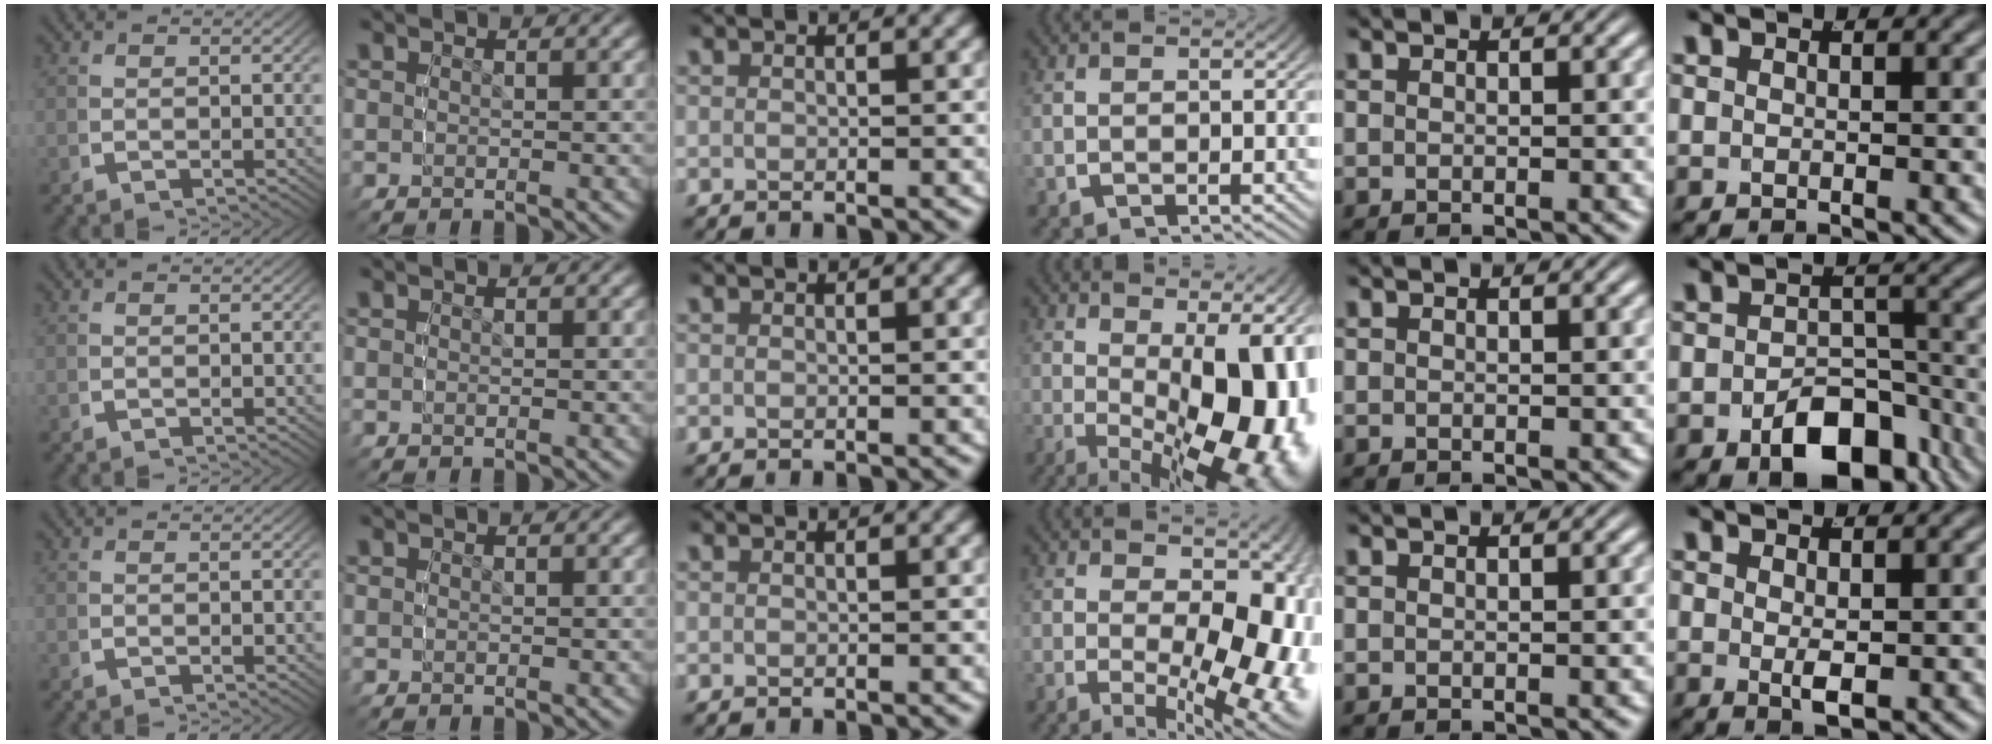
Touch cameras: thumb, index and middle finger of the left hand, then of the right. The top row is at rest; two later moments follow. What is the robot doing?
{"motion": "lift_and_place", "object": "toy banana"}